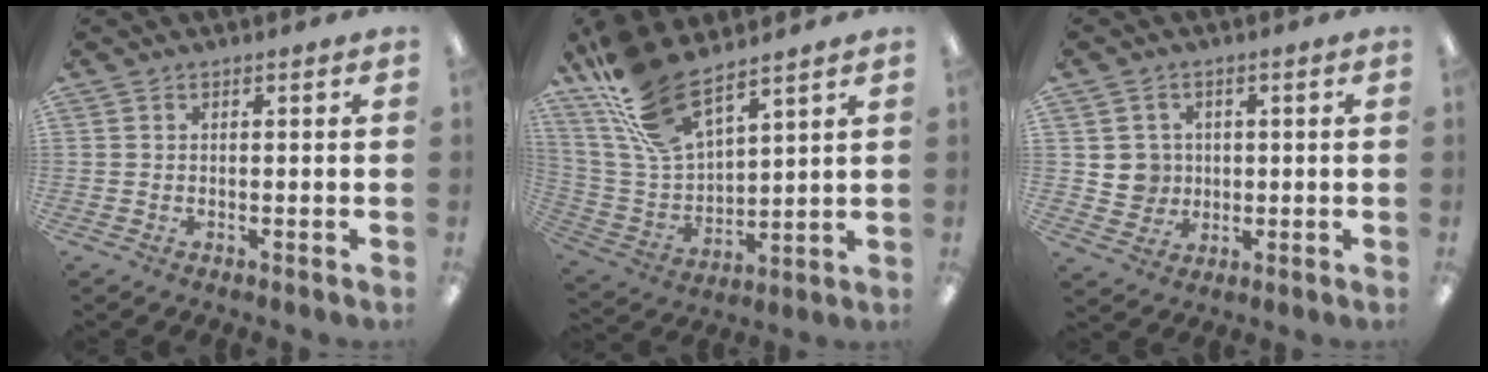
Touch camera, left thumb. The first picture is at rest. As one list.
[{"total": 17.1, "force": [12.8, 6.1, 9.6], "torque": [-0.227, -0.068, 0.232]}, {"total": 5.3, "force": [1.1, 5.2, 0.2], "torque": [-0.001, 0.001, 0.021]}]